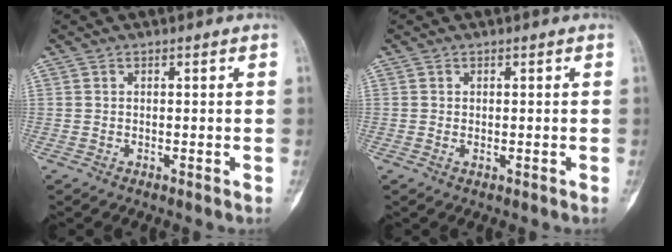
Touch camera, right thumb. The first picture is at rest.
{"total": 0.8, "force": [-0.1, 0.5, 0.6], "torque": [-0.014, 0.006, -0.001]}